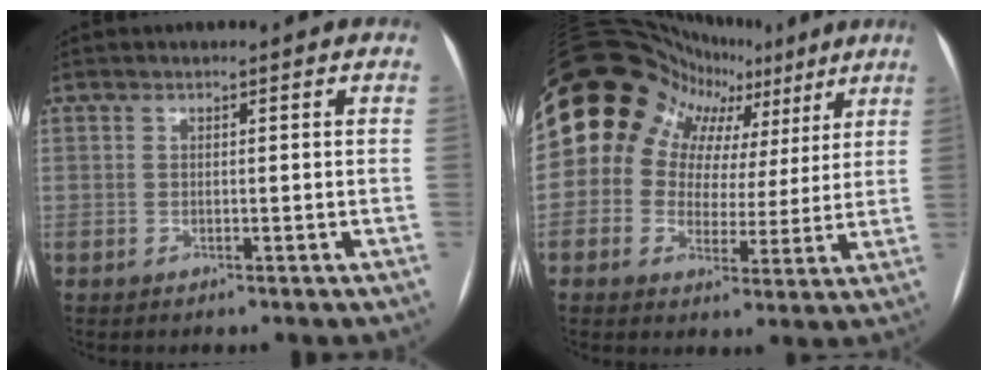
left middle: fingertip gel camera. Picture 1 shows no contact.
{"total": 17.2, "force": [8.8, 13.3, 6.5], "torque": [-0.108, 0.063, 0.118]}